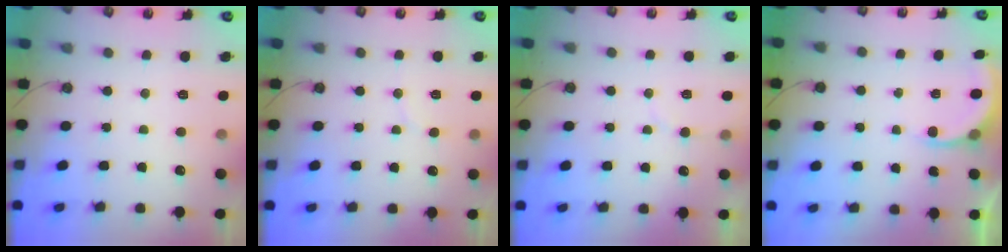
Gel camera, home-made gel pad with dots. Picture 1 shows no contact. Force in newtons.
{"total": 2.9, "press": 2.9, "slide": 0.3}
{"total": 3.0, "press": 3.0, "slide": 0.2}
{"total": 4.2, "press": 4.1, "slide": 0.3}